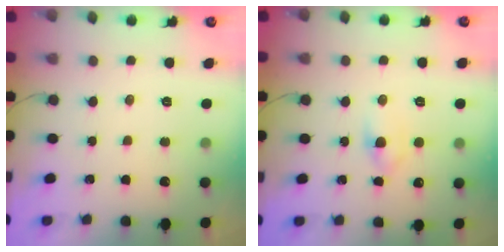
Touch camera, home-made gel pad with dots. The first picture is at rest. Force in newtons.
{"total": 2.7, "press": 2.5, "slide": 1.1}